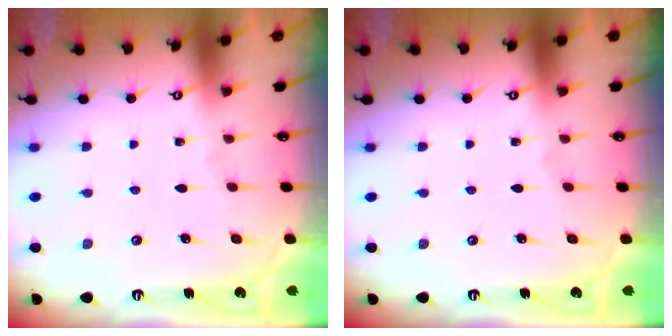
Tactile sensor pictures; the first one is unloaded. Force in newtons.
{"total": 0.0}